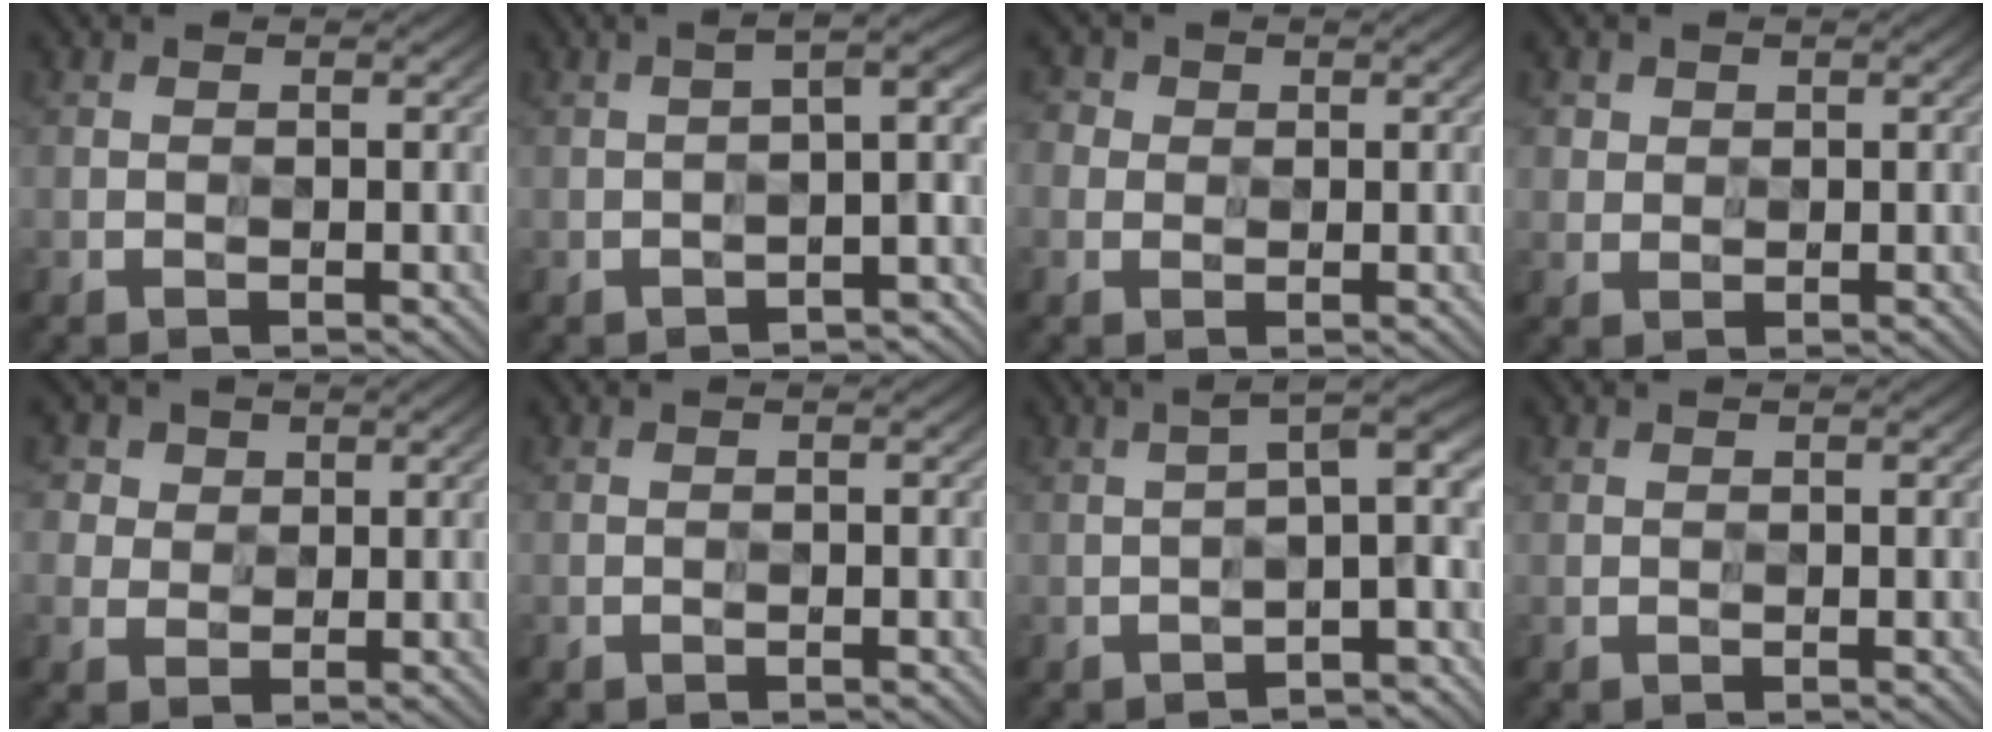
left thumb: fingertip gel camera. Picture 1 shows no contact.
{"total": 8.6, "force": [-3.1, 2.8, 7.5], "torque": [-0.087, 0.005, -0.039]}
{"total": 3.1, "force": [0.9, 2.9, 0.7], "torque": [-0.037, -0.001, 0.015]}
{"total": 2.7, "force": [1.7, 2.2, -0.1], "torque": [-0.012, -0.001, 0.033]}
{"total": 4.3, "force": [2.5, 3.5, 0.4], "torque": [-0.040, 0.007, 0.039]}
{"total": 1.0, "force": [-0.7, 0.1, 0.6], "torque": [-0.009, 0.001, -0.011]}
{"total": 9.2, "force": [-2.6, 2.9, 8.3], "torque": [-0.121, 0.012, -0.036]}
{"total": 0.0}